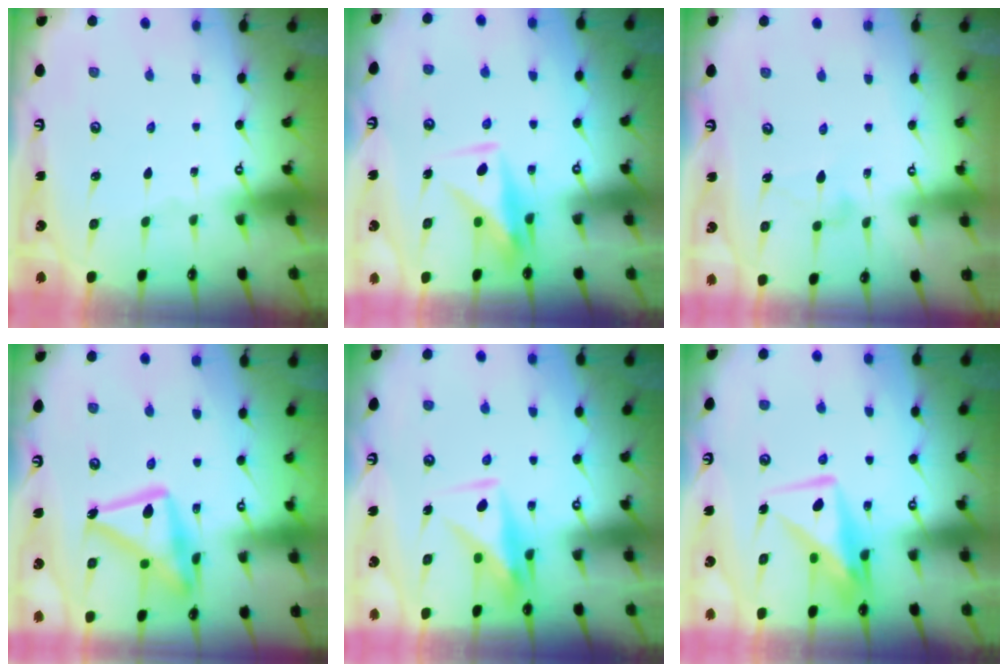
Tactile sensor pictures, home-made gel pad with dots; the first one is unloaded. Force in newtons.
{"total": 9.3, "press": 9.2, "slide": 1.4}
{"total": 7.1, "press": 7.1, "slide": 0.3}
{"total": 19.2, "press": 19.2, "slide": 1.4}
{"total": 9.3, "press": 9.2, "slide": 1.4}
{"total": 8.5, "press": 8.5, "slide": 0.8}